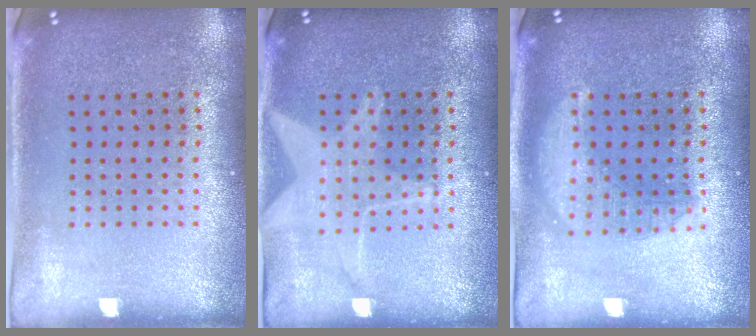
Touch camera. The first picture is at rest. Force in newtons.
{"total": 1.3, "press": 1.3, "slide": 0.1}
{"total": 1.4, "press": 1.4, "slide": 0.1}